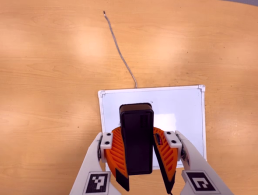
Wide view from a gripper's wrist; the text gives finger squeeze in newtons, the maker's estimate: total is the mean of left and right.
{"total": 9.8, "left": 9.8, "right": 9.9}